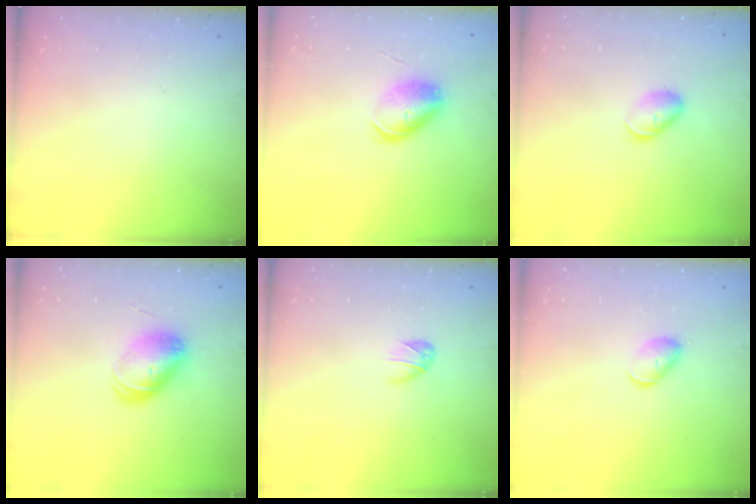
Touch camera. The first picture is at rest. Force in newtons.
{"total": 8.6, "press": 8.5, "slide": 1.0}
{"total": 6.7, "press": 6.6, "slide": 0.7}
{"total": 9.9, "press": 9.9, "slide": 0.4}
{"total": 3.4, "press": 3.3, "slide": 0.8}
{"total": 5.8, "press": 5.7, "slide": 0.7}